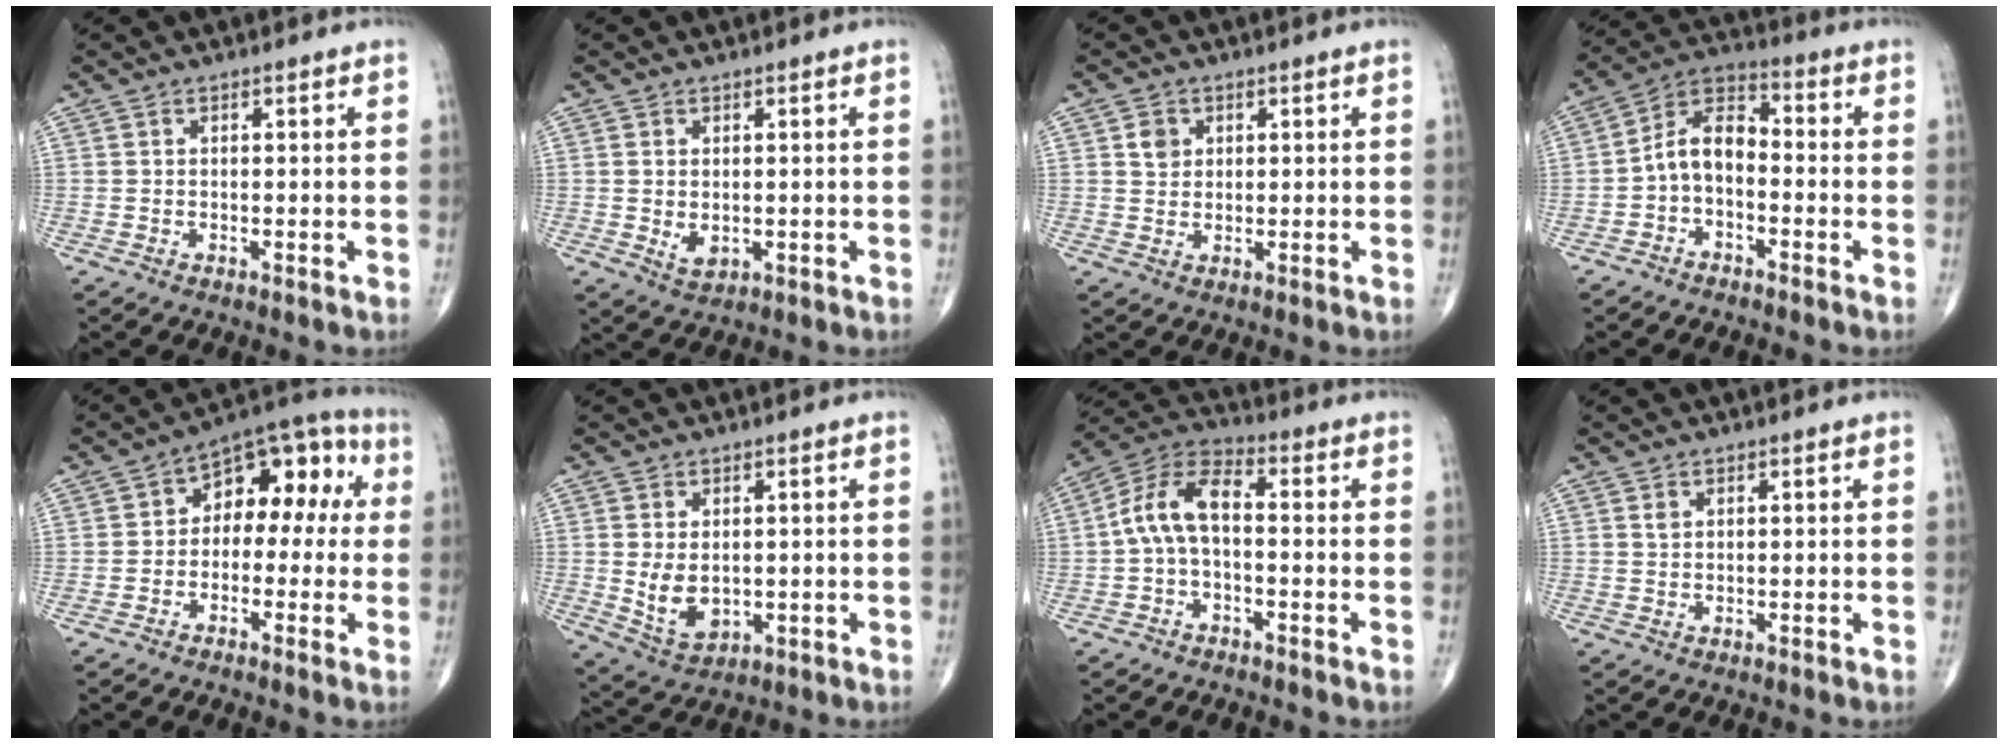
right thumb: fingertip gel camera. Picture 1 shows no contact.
{"total": 3.1, "force": [-0.1, 2.0, 2.3], "torque": [-0.035, -0.008, 0.005]}
{"total": 3.1, "force": [1.1, 2.6, 1.3], "torque": [-0.010, -0.005, 0.018]}
{"total": 8.0, "force": [-1.9, 4.9, 6.0], "torque": [-0.099, 0.039, -0.051]}
{"total": 12.2, "force": [0.8, 7.7, 9.4], "torque": [-0.080, 0.052, -0.006]}
{"total": 6.7, "force": [0.0, 4.5, 5.0], "torque": [-0.078, -0.015, 0.016]}
{"total": 9.2, "force": [-0.6, 4.8, 7.9], "torque": [-0.150, 0.036, -0.025]}
{"total": 1.0, "force": [0.5, 0.7, 0.5], "torque": [-0.007, -0.001, 0.010]}